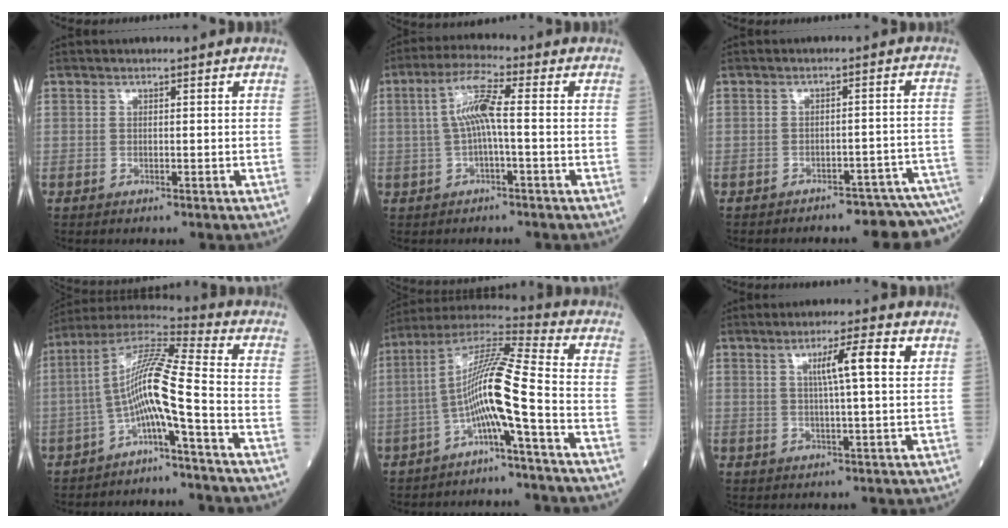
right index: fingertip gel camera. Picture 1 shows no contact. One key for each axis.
{"total": 6.2, "fx": 0.2, "fy": 0.5, "fz": 6.2, "tx": -0.124, "ty": 0.016, "tz": 0.001}
{"total": 14.2, "fx": -13.7, "fy": 1.1, "fz": 3.7, "tx": 0.002, "ty": 0.020, "tz": -0.149}
{"total": 10.3, "fx": -3.5, "fy": -0.4, "fz": 9.7, "tx": -0.188, "ty": 0.025, "tz": -0.072}
{"total": 11.1, "fx": -3.6, "fy": -0.6, "fz": 10.5, "tx": -0.201, "ty": 0.022, "tz": -0.075}
{"total": 6.3, "fx": 2.3, "fy": -0.1, "fz": 5.9, "tx": -0.097, "ty": 0.007, "tz": 0.035}